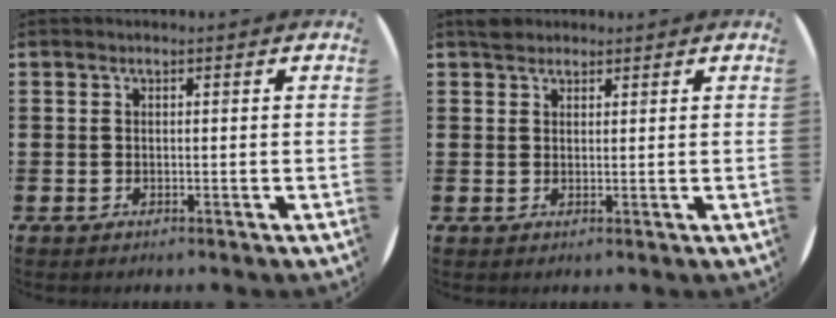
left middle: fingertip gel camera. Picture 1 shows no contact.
{"total": 1.7, "force": [1.5, 0.7, 0.2], "torque": [0.001, 0.001, 0.029]}